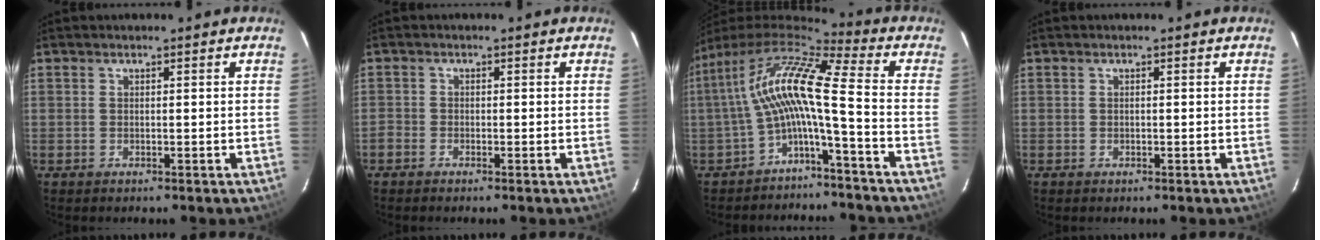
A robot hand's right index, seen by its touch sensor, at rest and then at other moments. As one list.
[{"total": 2.7, "force": [-1.8, 1.7, 1.0], "torque": [-0.024, -0.002, -0.035]}, {"total": 13.0, "force": [-1.9, 1.0, 12.9], "torque": [-0.243, 0.014, -0.037]}, {"total": 0.6, "force": [-0.2, 0.4, 0.3], "torque": [-0.005, -0.001, -0.002]}]